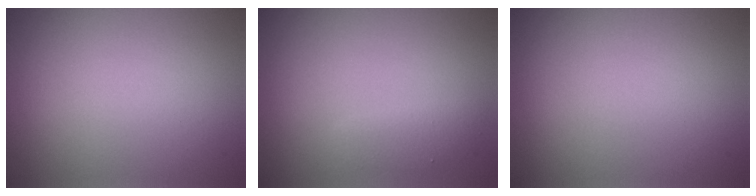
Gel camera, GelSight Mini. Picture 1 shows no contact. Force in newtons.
{"total": 1.6, "press": 1.6, "slide": 0.1}
{"total": 0.0}